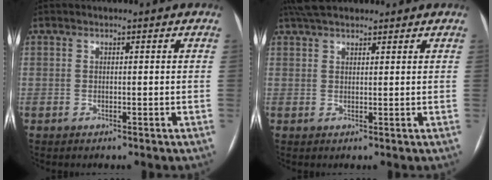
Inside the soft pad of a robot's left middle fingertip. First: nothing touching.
{"total": 6.4, "force": [5.4, 2.0, 2.8], "torque": [-0.049, 0.037, 0.097]}